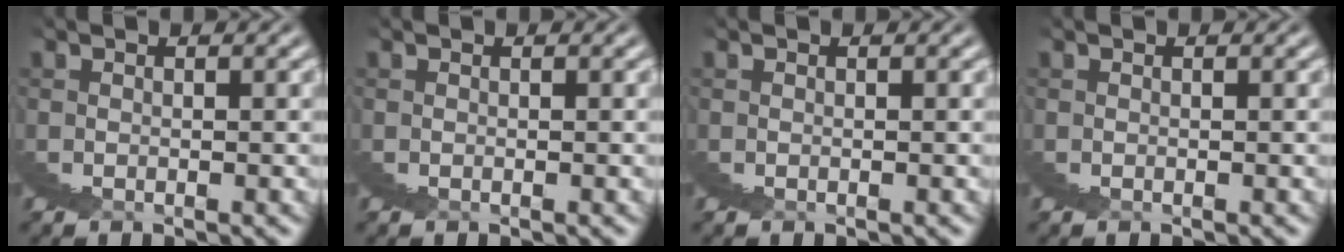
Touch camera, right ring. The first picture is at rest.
{"total": 0.0}
{"total": 0.0}
{"total": 0.0}